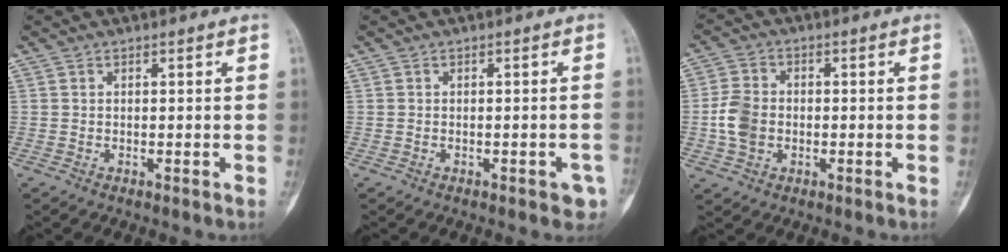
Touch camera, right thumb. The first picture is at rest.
{"total": 3.0, "force": [-1.5, 1.3, 2.3], "torque": [-0.013, 0.013, -0.013]}
{"total": 6.6, "force": [-1.0, 5.1, 4.1], "torque": [-0.076, 0.010, -0.022]}